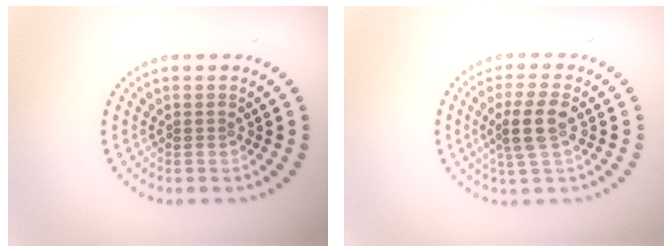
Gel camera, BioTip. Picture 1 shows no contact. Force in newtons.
{"total": 3.6, "press": 3.4, "slide": 1.2}